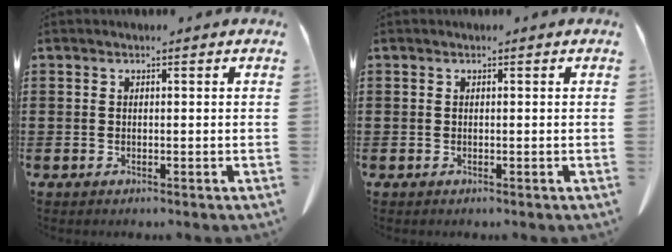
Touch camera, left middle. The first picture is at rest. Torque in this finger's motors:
{"motor_torque": [-0.05, -0.18, -0.02, 0.02]}